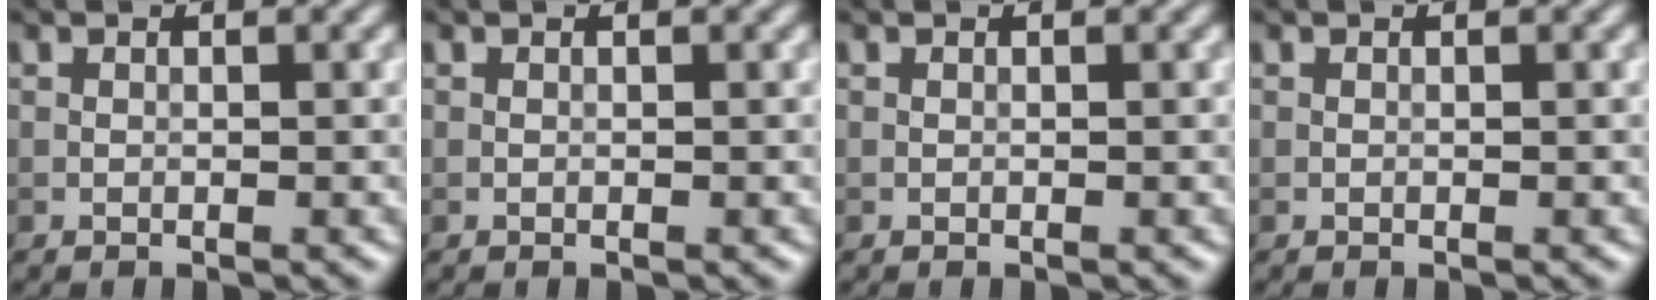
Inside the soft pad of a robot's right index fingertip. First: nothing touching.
{"total": 0.0}
{"total": 0.0}
{"total": 0.0}